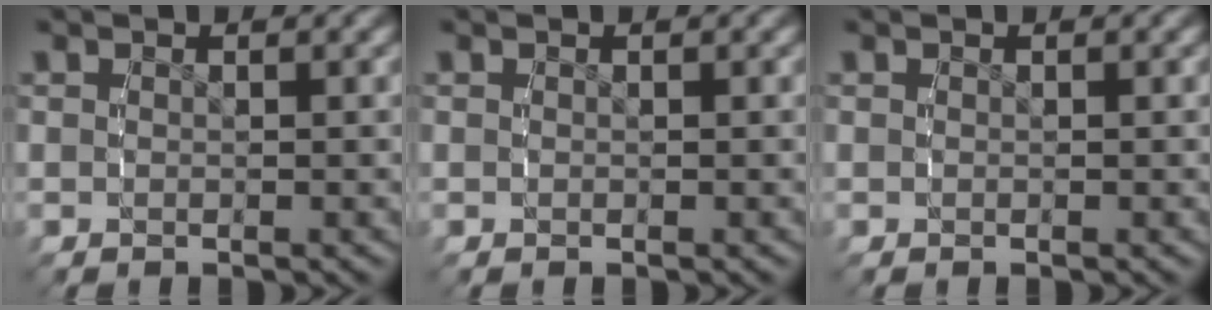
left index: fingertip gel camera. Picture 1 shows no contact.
{"total": 0.0}
{"total": 0.0}